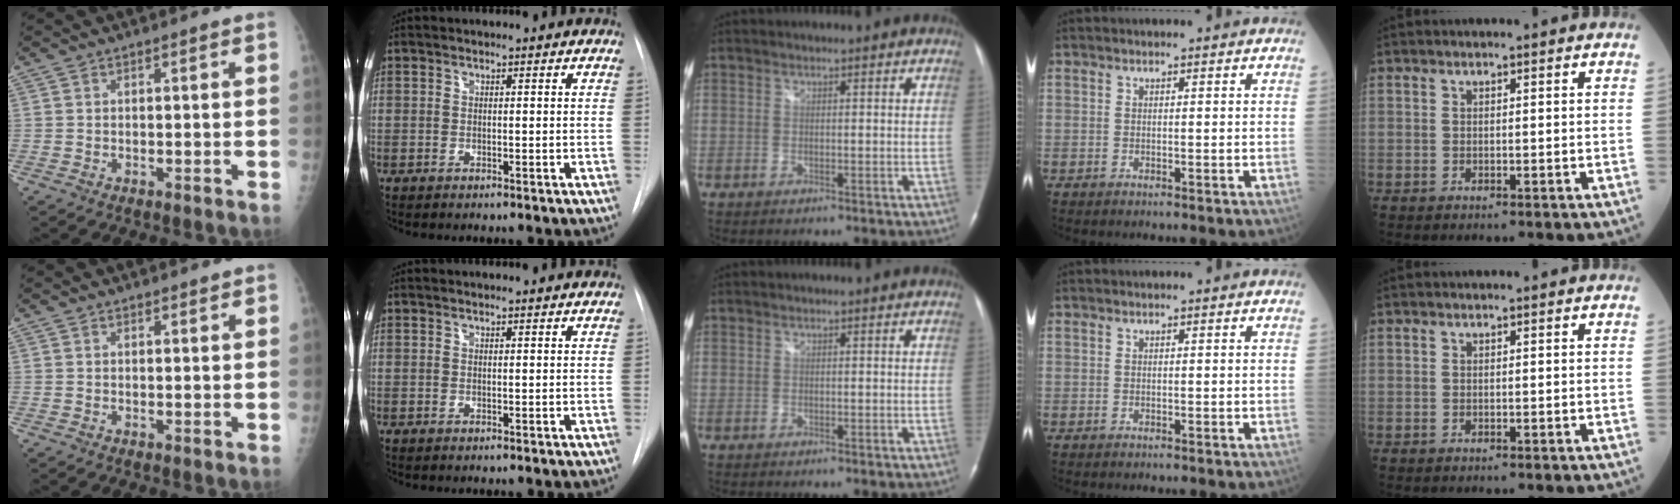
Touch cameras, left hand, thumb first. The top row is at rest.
{"thumb": {"total": 1.0, "force": [0.9, 0.3, 0.3], "torque": [-0.002, -0.004, 0.013]}, "index": {"total": 1.5, "force": [1.5, 0.0, 0.2], "torque": [-0.010, 0.010, 0.018]}}